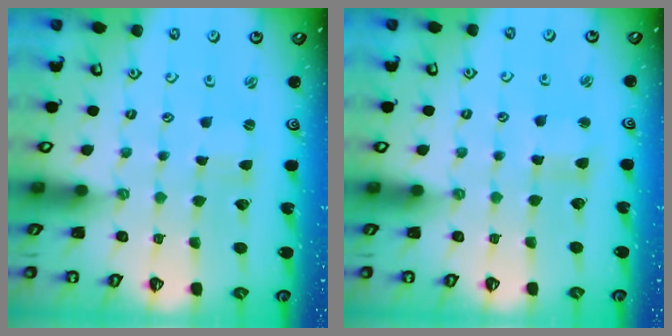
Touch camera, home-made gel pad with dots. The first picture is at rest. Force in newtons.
{"total": 3.1, "press": 3.1, "slide": 0.3}